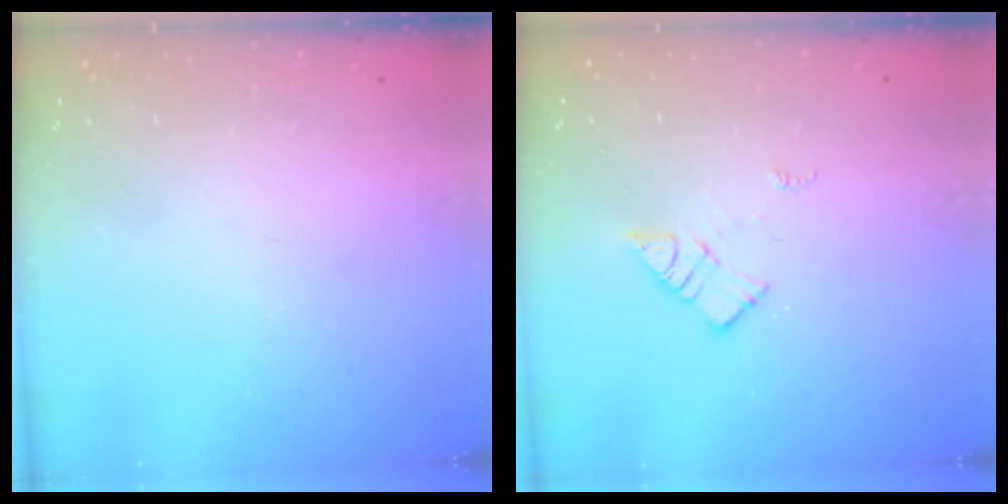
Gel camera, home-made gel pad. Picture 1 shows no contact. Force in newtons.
{"total": 7.5, "press": 7.5, "slide": 0.3}